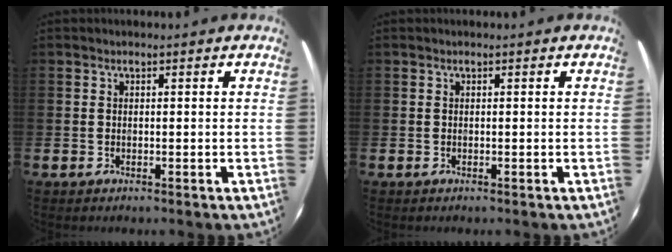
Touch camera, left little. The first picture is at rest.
{"total": 0.0}